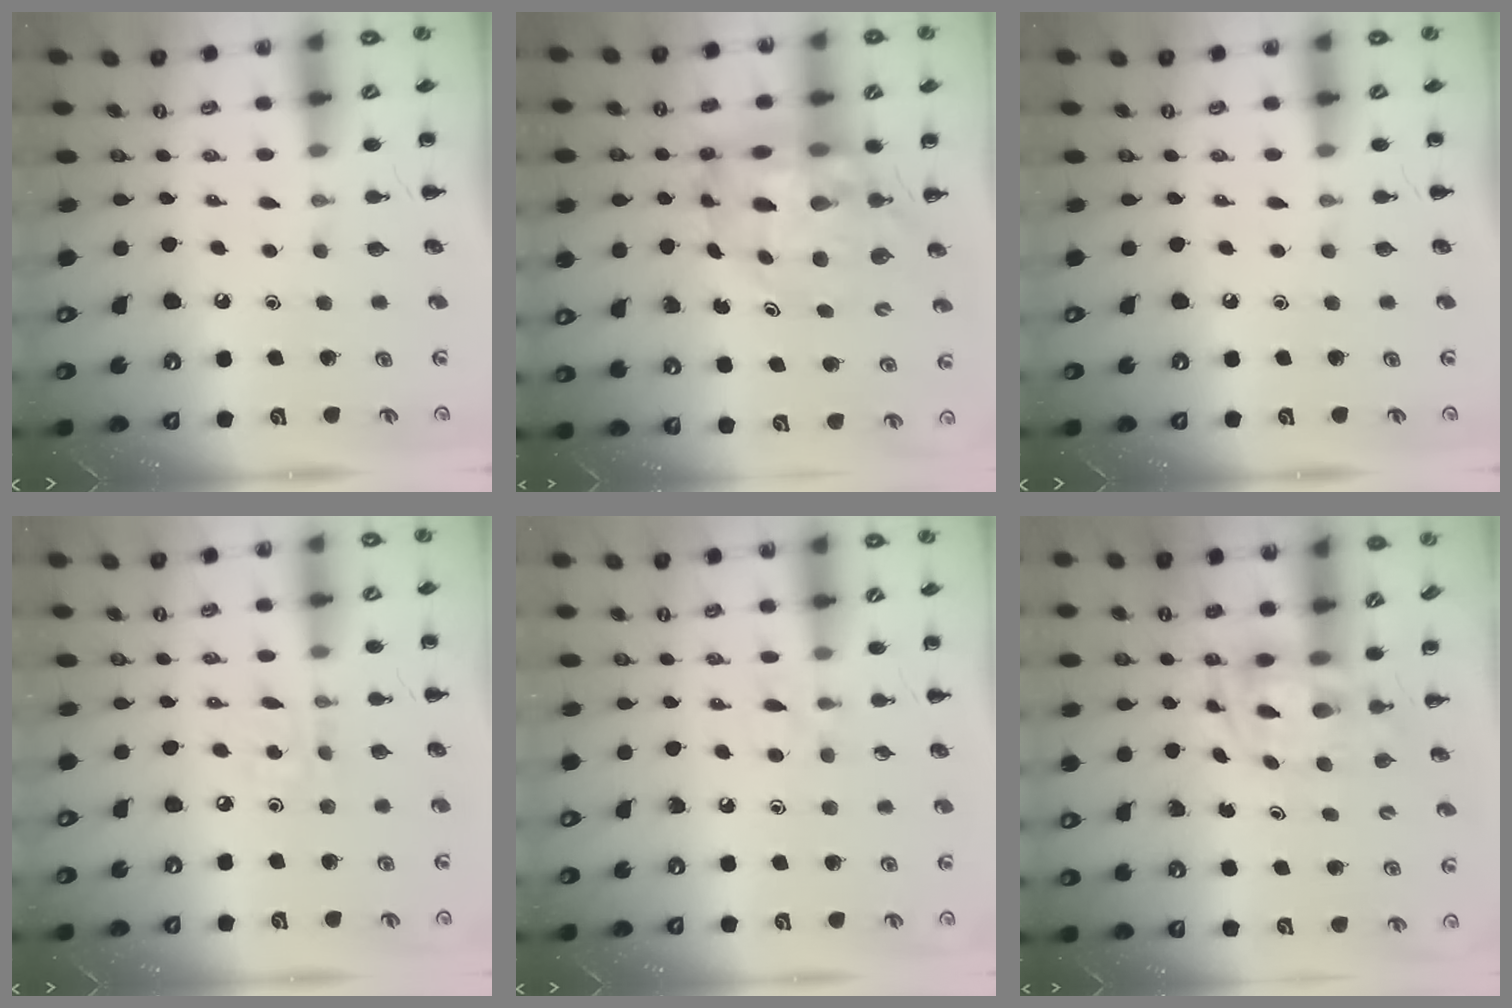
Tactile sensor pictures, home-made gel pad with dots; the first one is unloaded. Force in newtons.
{"total": 13.0, "press": 12.5, "slide": 3.5}
{"total": 0.0}
{"total": 2.8, "press": 2.7, "slide": 0.9}
{"total": 5.2, "press": 4.7, "slide": 2.2}
{"total": 3.8, "press": 3.7, "slide": 0.8}